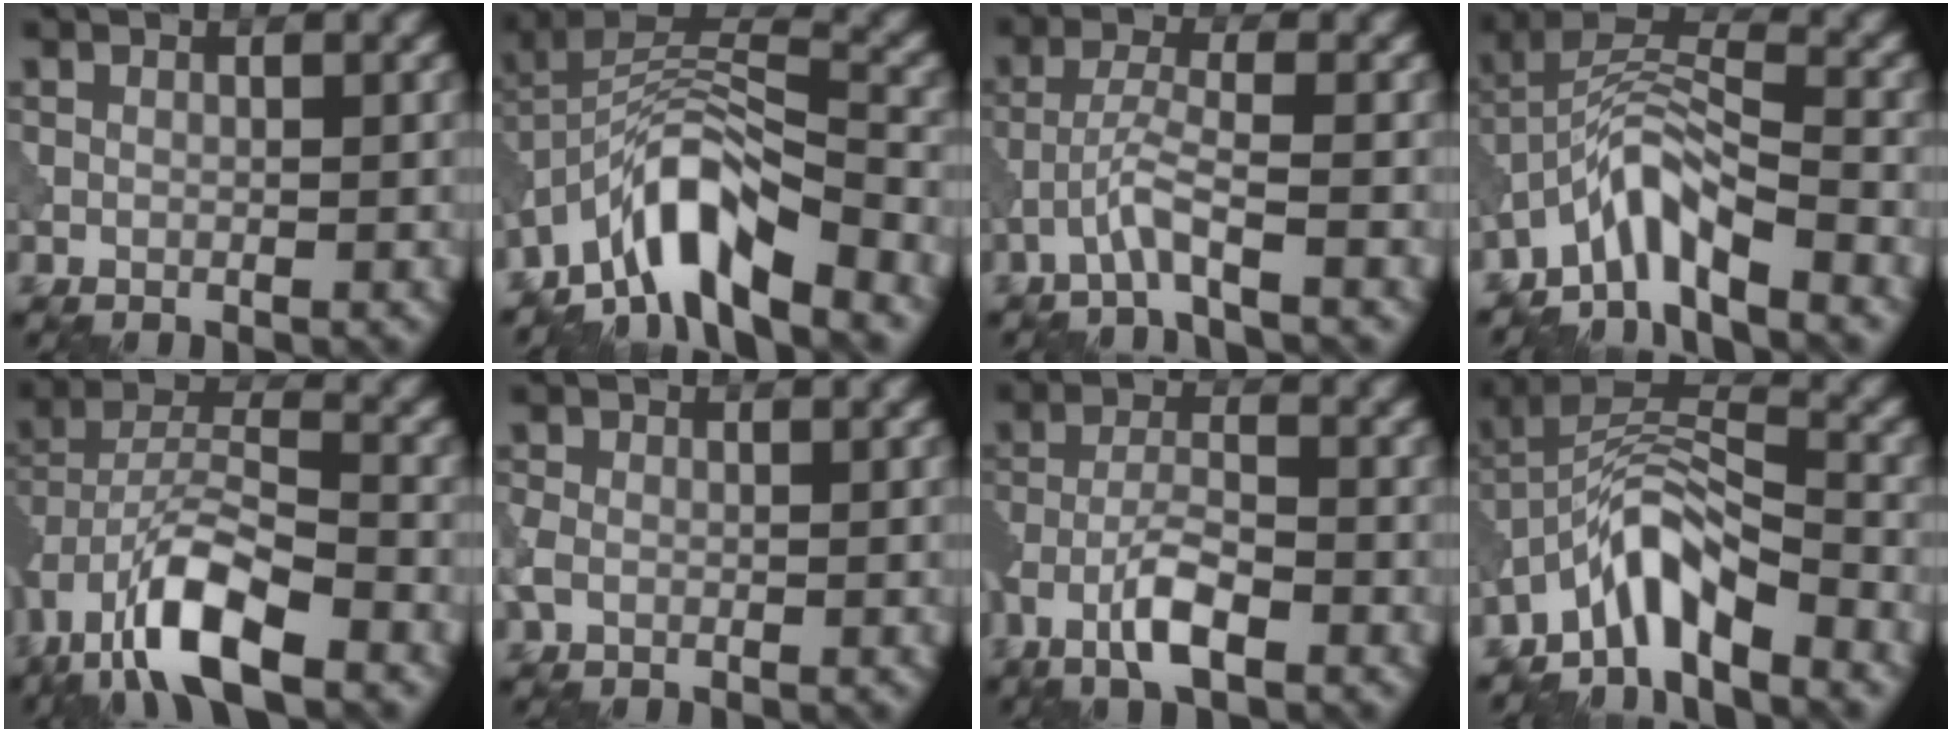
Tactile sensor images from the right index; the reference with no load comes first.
{"total": 8.1, "force": [-5.7, 2.3, 5.3], "torque": [-0.083, 0.011, -0.117]}
{"total": 2.8, "force": [-1.8, -0.1, 2.1], "torque": [-0.046, 0.012, -0.046]}
{"total": 5.6, "force": [-4.2, 1.3, 3.6], "torque": [-0.062, 0.012, -0.088]}
{"total": 10.1, "force": [-6.0, 3.7, 7.2], "torque": [-0.133, 0.005, -0.120]}
{"total": 1.9, "force": [-0.6, 1.5, 1.0], "torque": [-0.025, -0.001, -0.018]}
{"total": 4.5, "force": [-2.7, 1.2, 3.4], "torque": [-0.069, 0.007, -0.059]}
{"total": 6.0, "force": [-4.4, 1.7, 3.7], "torque": [-0.062, 0.013, -0.091]}